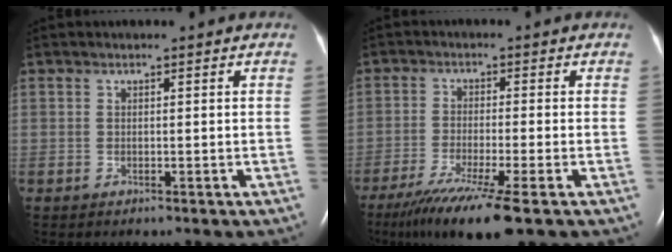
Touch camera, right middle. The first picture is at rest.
{"total": 10.4, "force": [-6.8, -0.5, 7.8], "torque": [-0.136, -0.032, -0.112]}